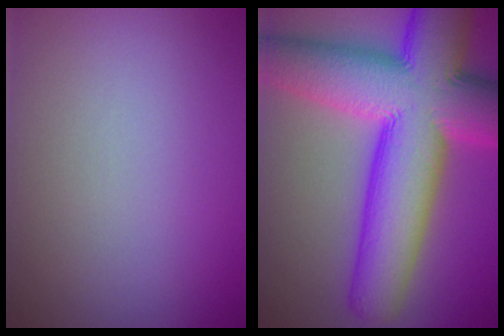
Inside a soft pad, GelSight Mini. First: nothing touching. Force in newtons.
{"total": 15.6, "press": 15.6, "slide": 0.5}